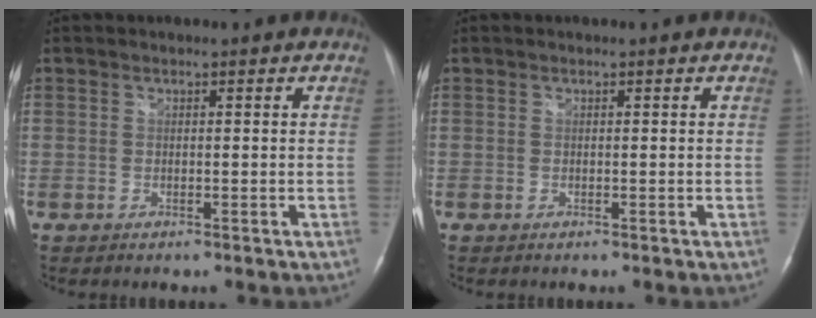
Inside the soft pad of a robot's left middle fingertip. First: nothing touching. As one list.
[{"total": 0.0}]